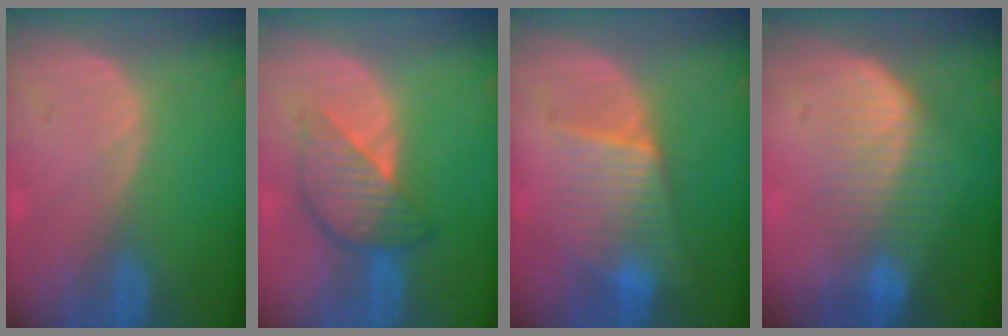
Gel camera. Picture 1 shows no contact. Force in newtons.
{"total": 6.2, "press": 6.2, "slide": 0.4}
{"total": 6.3, "press": 6.2, "slide": 0.8}
{"total": 7.2, "press": 6.6, "slide": 2.8}